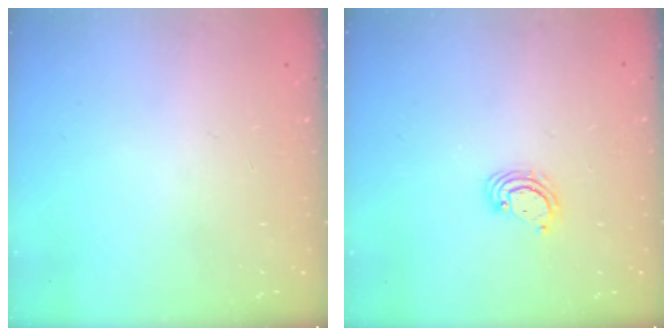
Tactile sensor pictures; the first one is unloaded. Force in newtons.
{"total": 2.8, "press": 2.8, "slide": 0.3}